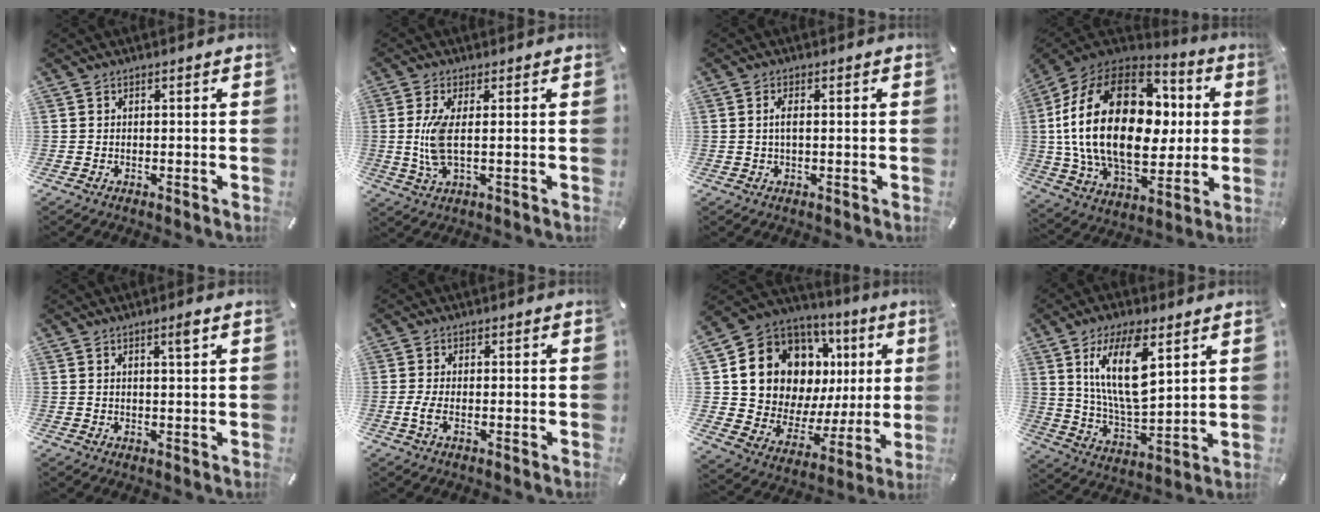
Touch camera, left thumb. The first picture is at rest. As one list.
[{"total": 7.5, "force": [0.4, 1.9, 7.3], "torque": [-0.168, -0.020, 0.001]}, {"total": 2.2, "force": [0.1, 0.8, 2.1], "torque": [-0.041, 0.001, 0.001]}, {"total": 31.3, "force": [2.9, 20.2, 23.7], "torque": [-0.468, 0.000, 0.052]}, {"total": 2.5, "force": [1.5, 0.1, 2.1], "torque": [-0.035, -0.001, 0.021]}, {"total": 2.8, "force": [-0.7, 1.0, 2.6], "torque": [-0.058, -0.002, -0.016]}, {"total": 14.8, "force": [7.1, 11.2, 6.6], "torque": [-0.115, -0.063, 0.141]}, {"total": 16.2, "force": [7.1, 6.8, 12.9], "torque": [-0.262, -0.018, 0.118]}]